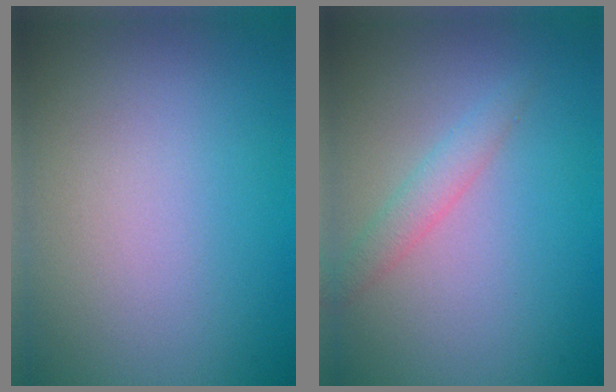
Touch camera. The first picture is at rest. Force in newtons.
{"total": 1.8, "press": 1.8, "slide": 0.0}